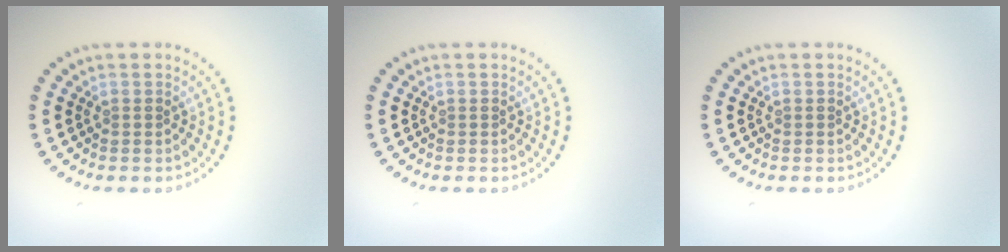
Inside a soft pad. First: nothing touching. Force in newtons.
{"total": 0.0}
{"total": 0.0}